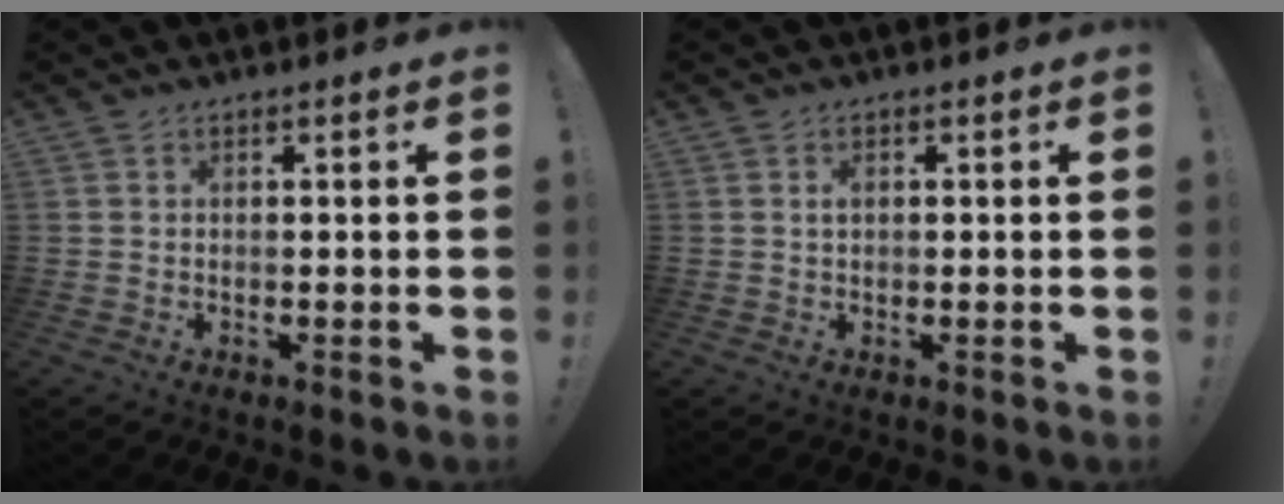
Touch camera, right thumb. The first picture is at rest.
{"total": 1.3, "force": [0.3, 1.0, 0.7], "torque": [-0.012, 0.002, 0.005]}